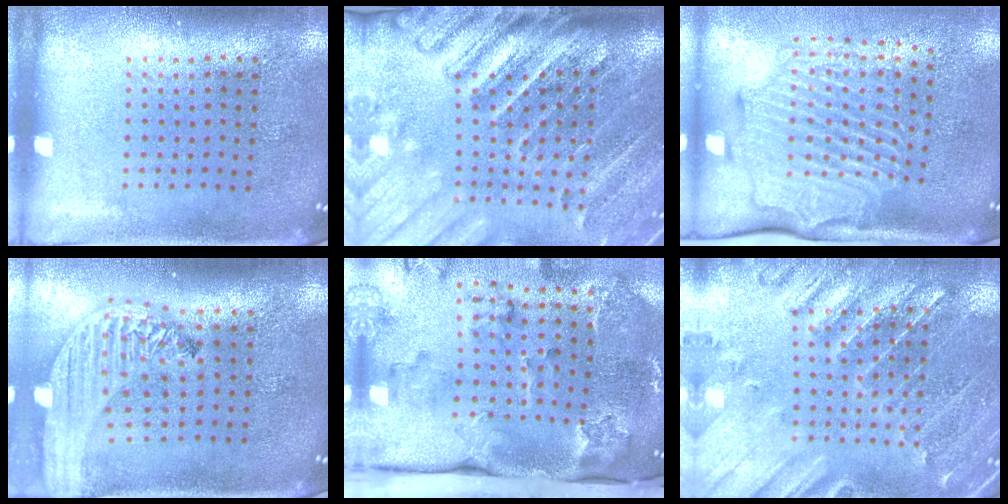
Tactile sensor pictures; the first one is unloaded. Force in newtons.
{"total": 4.4, "press": 3.6, "slide": 2.6}
{"total": 2.9, "press": 2.3, "slide": 1.8}
{"total": 3.2, "press": 2.5, "slide": 1.9}
{"total": 3.5, "press": 2.6, "slide": 2.4}
{"total": 1.0, "press": 0.9, "slide": 0.3}